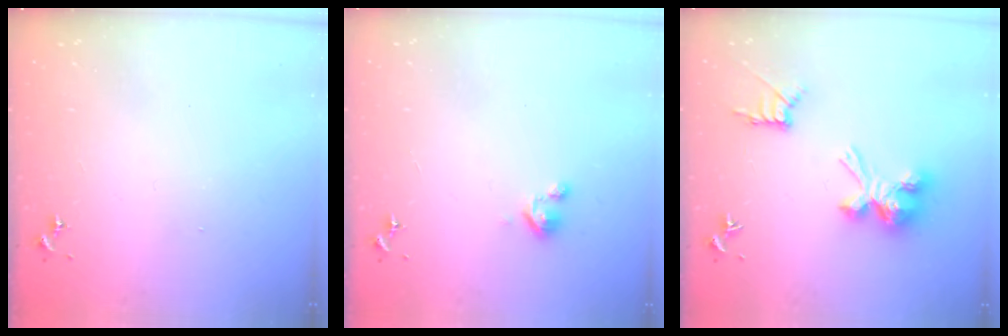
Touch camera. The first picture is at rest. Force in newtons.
{"total": 2.8, "press": 2.8, "slide": 0.3}
{"total": 14.2, "press": 14.2, "slide": 0.3}